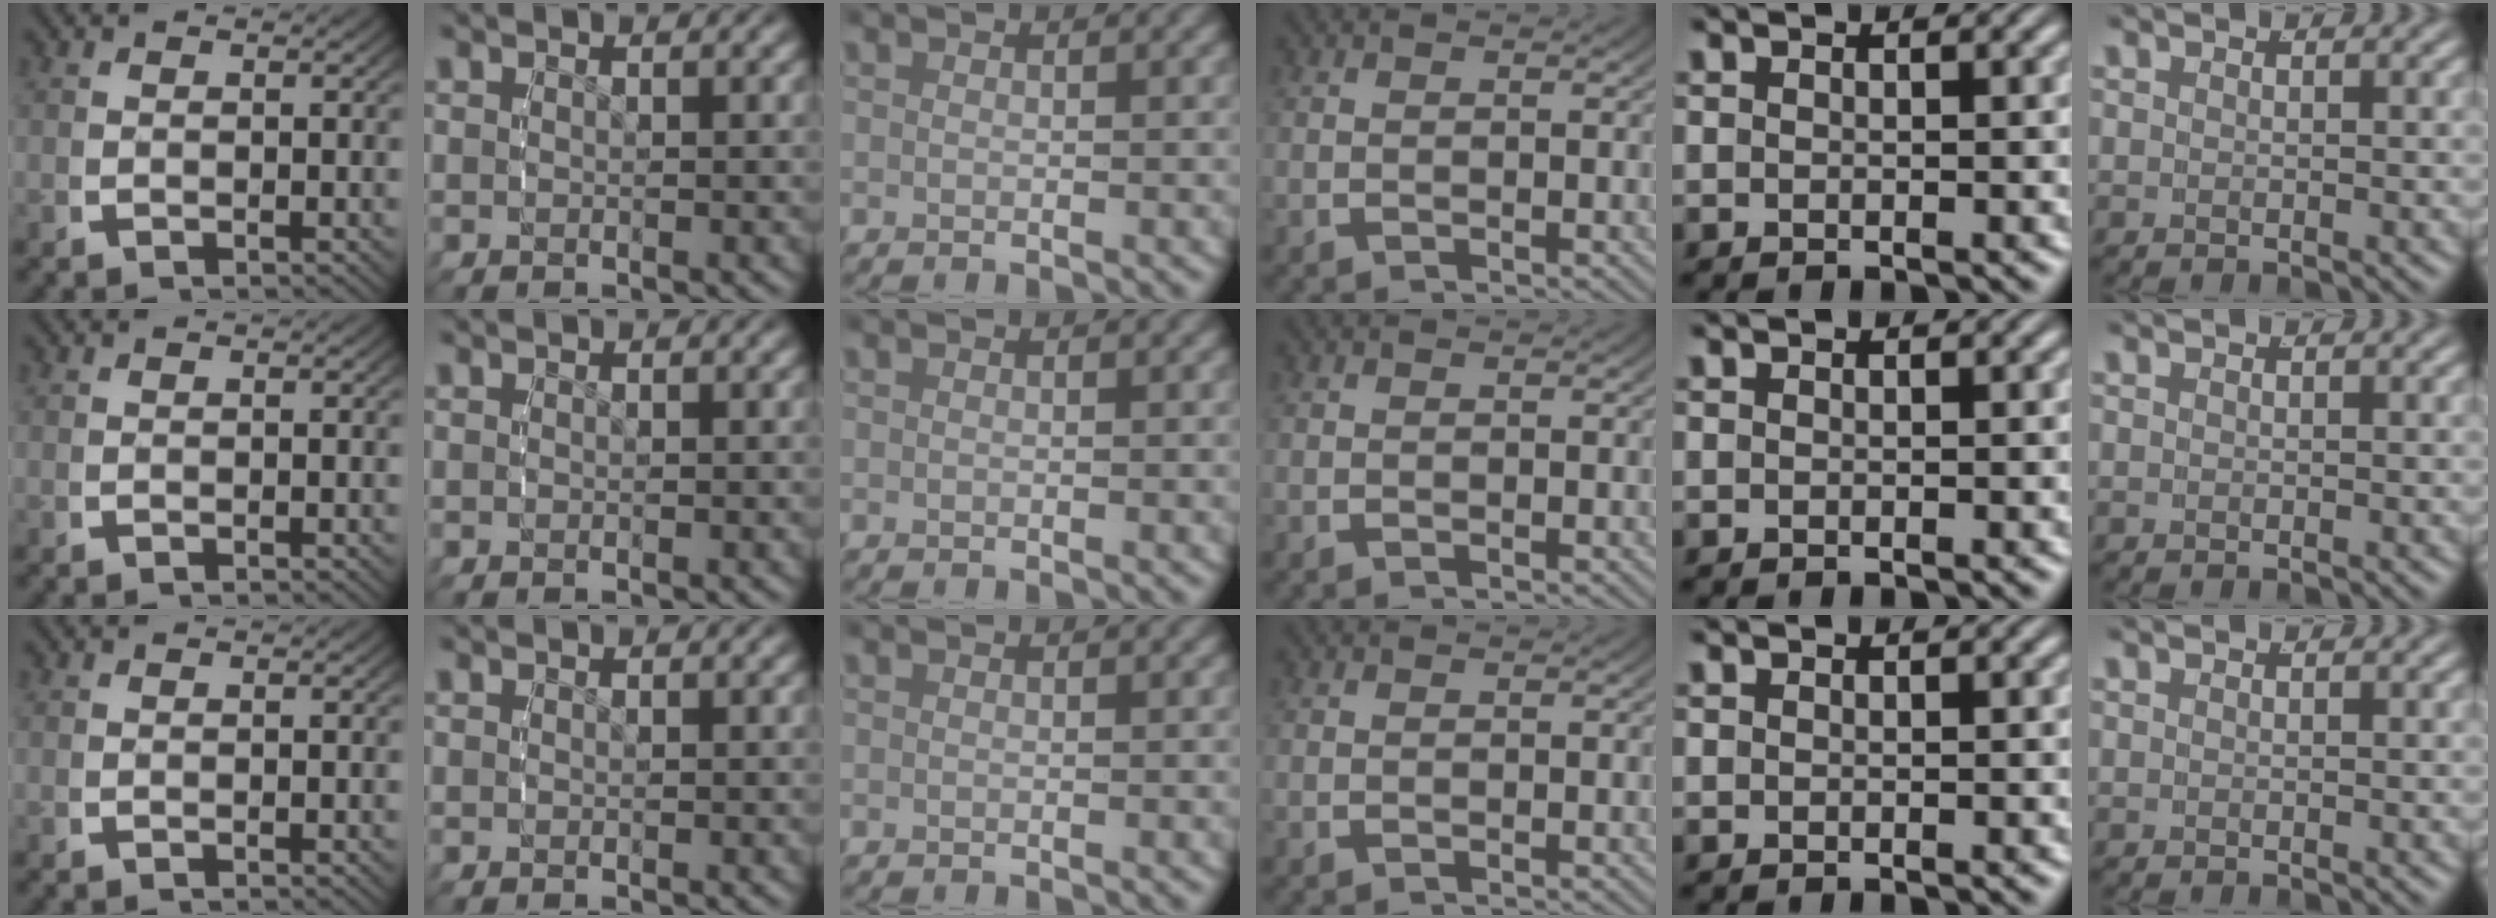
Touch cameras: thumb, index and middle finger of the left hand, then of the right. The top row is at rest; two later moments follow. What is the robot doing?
{"motion": "reach", "object": "napkin"}